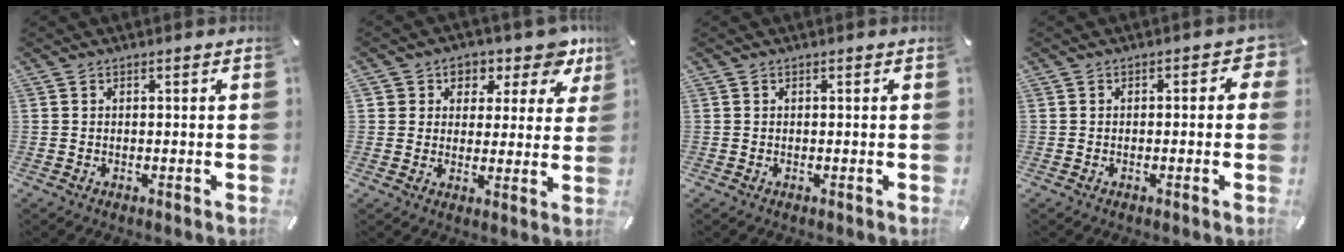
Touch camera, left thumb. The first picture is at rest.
{"total": 7.8, "force": [4.2, 5.8, 3.3], "torque": [-0.037, -0.028, 0.071]}
{"total": 0.0}
{"total": 2.6, "force": [-0.4, 1.6, 2.1], "torque": [-0.023, 0.002, -0.012]}